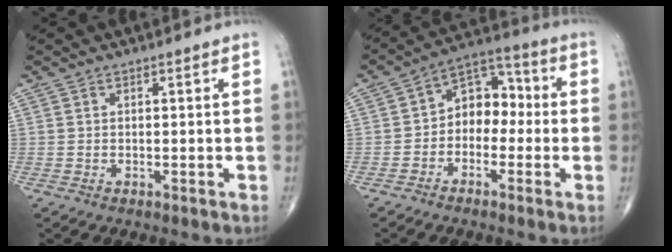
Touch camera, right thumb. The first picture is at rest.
{"total": 8.8, "force": [-1.1, 6.4, 5.9], "torque": [-0.051, 0.044, -0.039]}